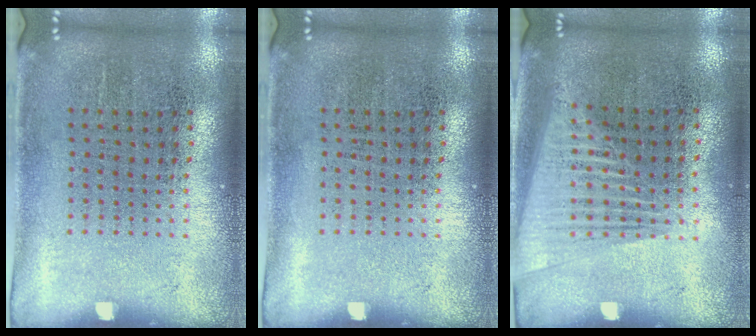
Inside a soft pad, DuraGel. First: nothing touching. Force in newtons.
{"total": 0.0}
{"total": 1.6, "press": 1.4, "slide": 0.6}